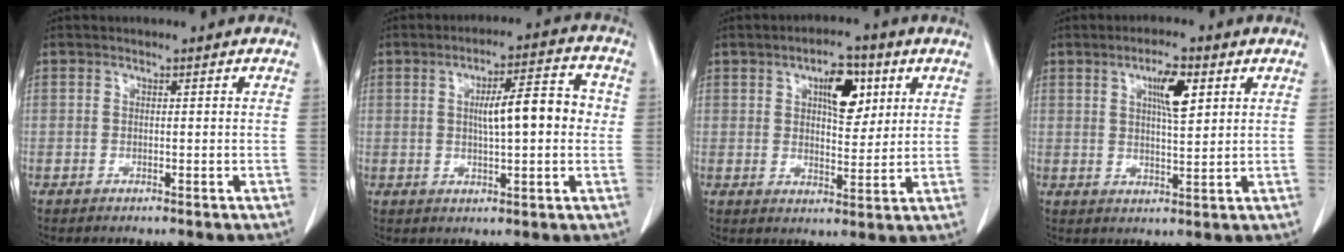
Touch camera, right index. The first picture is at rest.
{"total": 9.1, "force": [0.8, 1.8, 8.8], "torque": [-0.137, 0.023, 0.012]}
{"total": 7.7, "force": [3.1, 3.3, 6.2], "torque": [-0.095, 0.008, 0.050]}
{"total": 6.1, "force": [2.5, 1.3, 5.4], "torque": [-0.092, 0.001, 0.041]}